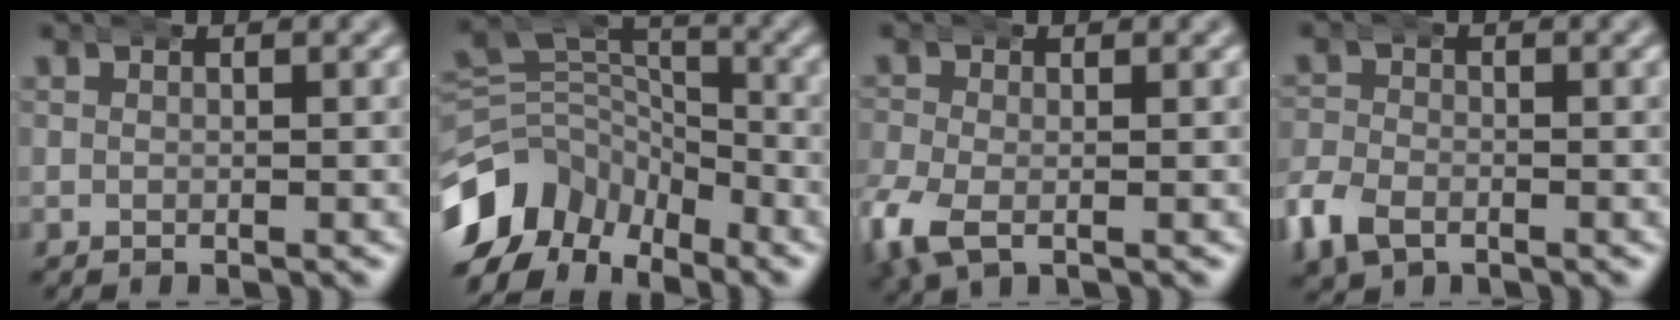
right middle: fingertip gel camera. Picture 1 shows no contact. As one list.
[{"total": 11.0, "force": [-3.6, 8.6, 5.8], "torque": [-0.108, -0.030, -0.061]}, {"total": 3.7, "force": [-1.4, 2.5, 2.4], "torque": [-0.081, -0.021, -0.016]}, {"total": 3.4, "force": [-1.8, 2.5, 1.6], "torque": [-0.049, -0.009, -0.029]}]